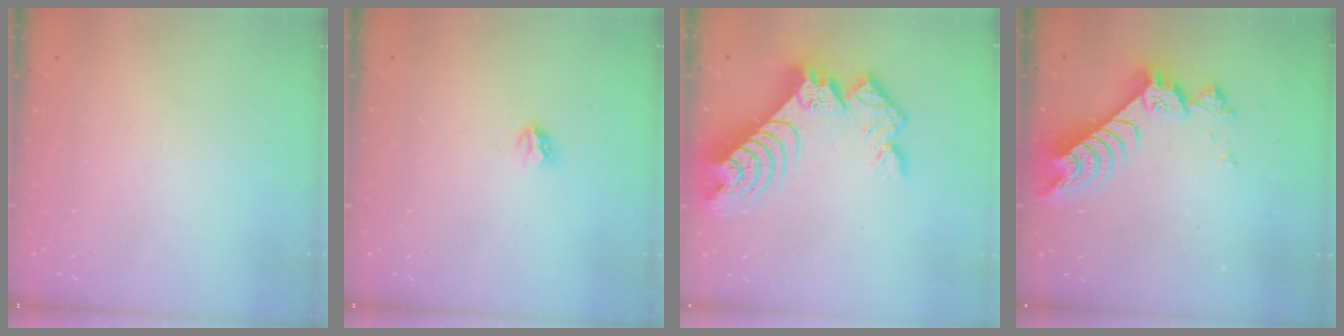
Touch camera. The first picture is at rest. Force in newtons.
{"total": 2.8, "press": 2.8, "slide": 0.3}
{"total": 15.0, "press": 15.0, "slide": 1.4}
{"total": 8.3, "press": 8.2, "slide": 1.0}